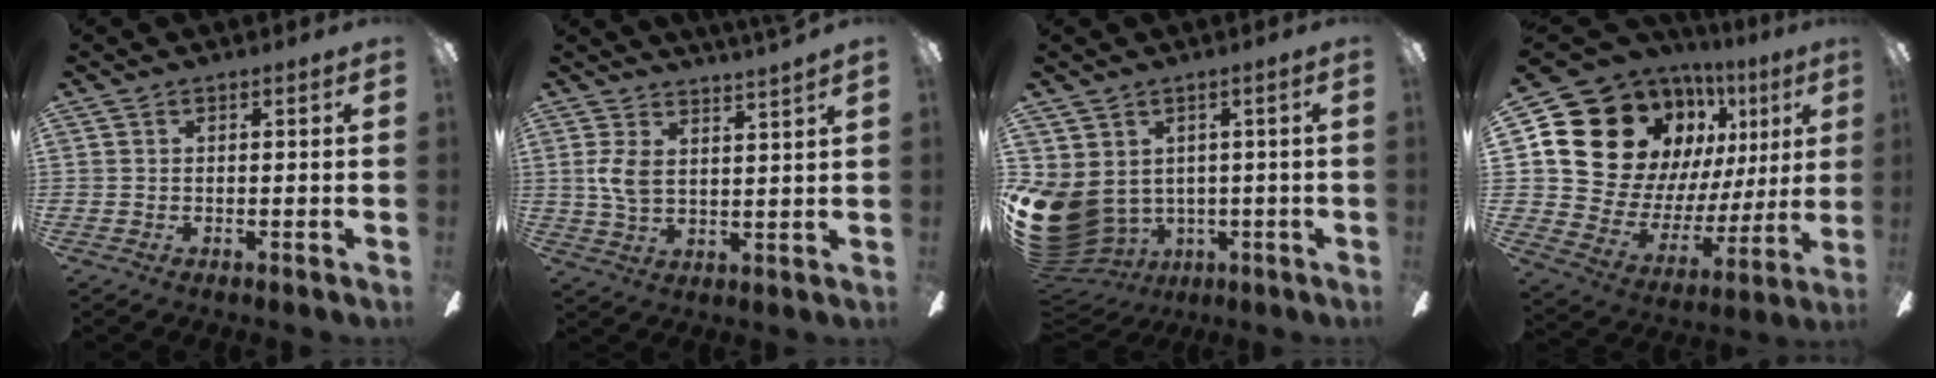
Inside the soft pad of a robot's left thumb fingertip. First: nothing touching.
{"total": 5.5, "force": [3.2, 1.3, 4.3], "torque": [-0.095, -0.017, 0.058]}
{"total": 11.1, "force": [-0.8, 9.4, 5.9], "torque": [-0.162, -0.013, -0.006]}
{"total": 20.7, "force": [11.4, 14.7, 9.0], "torque": [-0.178, -0.077, 0.231]}